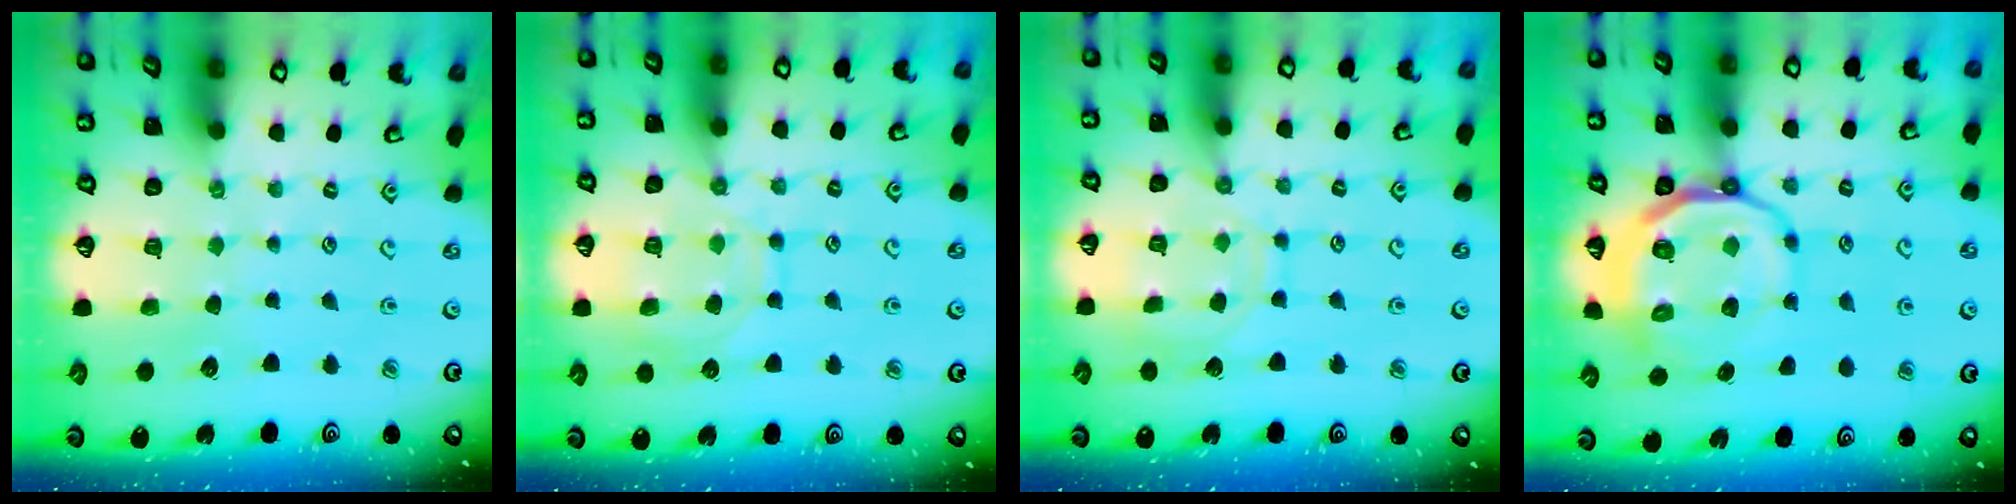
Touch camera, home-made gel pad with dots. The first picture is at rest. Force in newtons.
{"total": 11.2, "press": 11.1, "slide": 1.0}
{"total": 10.5, "press": 10.5, "slide": 0.6}
{"total": 11.0, "press": 10.6, "slide": 2.7}